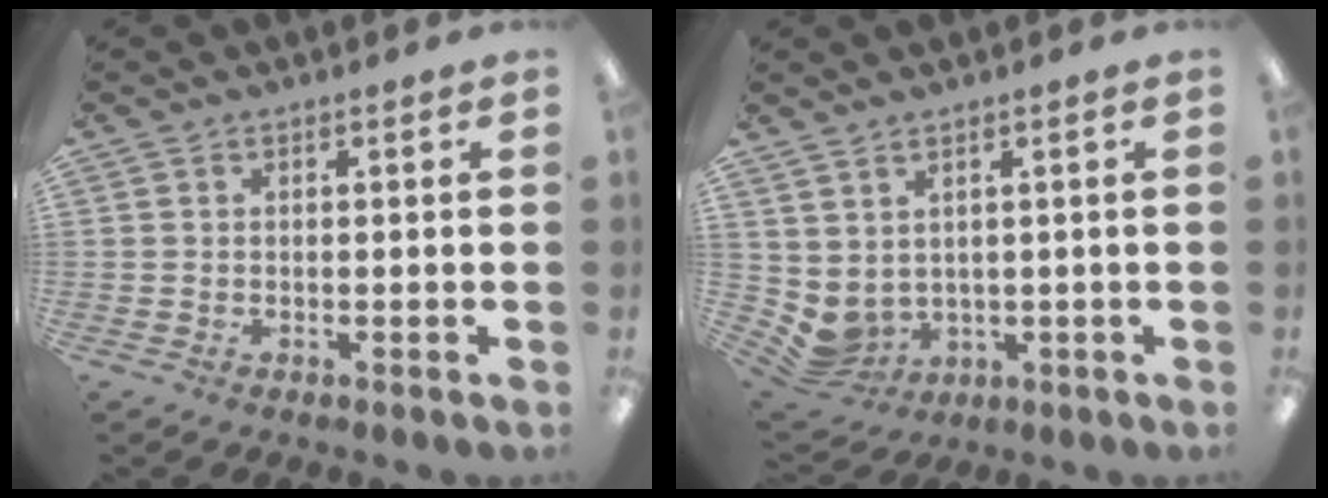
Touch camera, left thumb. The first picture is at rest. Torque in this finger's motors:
{"motor_torque": [0.65, 0.70, 0.48, -0.60, 0.00]}